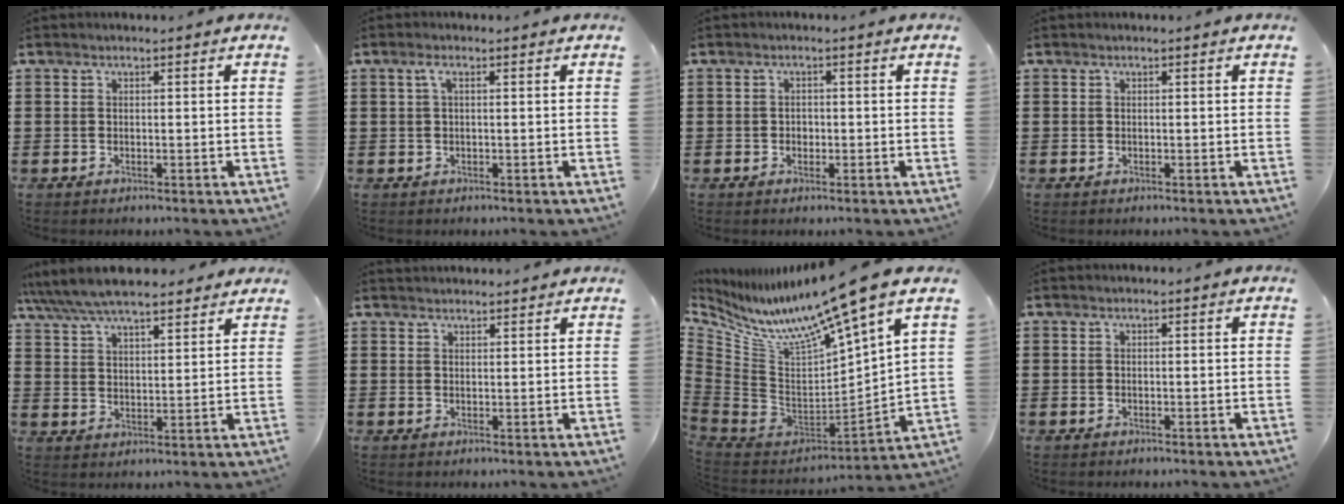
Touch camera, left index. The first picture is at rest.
{"total": 1.7, "force": [0.3, 0.4, 1.6], "torque": [-0.032, 0.002, 0.005]}
{"total": 0.9, "force": [-0.2, 0.8, 0.4], "torque": [-0.011, 0.004, -0.004]}
{"total": 0.0}
{"total": 7.3, "force": [6.7, 1.4, 2.5], "torque": [-0.073, -0.022, 0.122]}
{"total": 1.6, "force": [1.6, 0.2, 0.0], "torque": [-0.004, 0.003, 0.031]}
{"total": 10.0, "force": [7.8, -0.4, 6.3], "torque": [-0.147, -0.073, 0.119]}
{"total": 0.0}